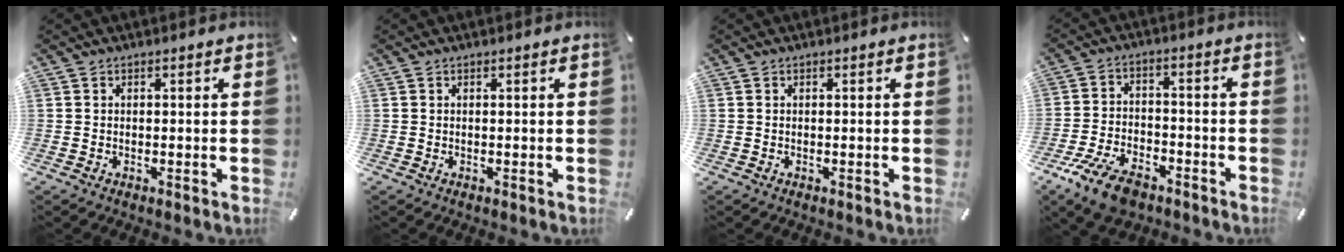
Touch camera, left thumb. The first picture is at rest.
{"total": 0.0}
{"total": 0.0}
{"total": 10.4, "force": [-6.8, 5.3, 5.7], "torque": [-0.114, 0.035, -0.125]}